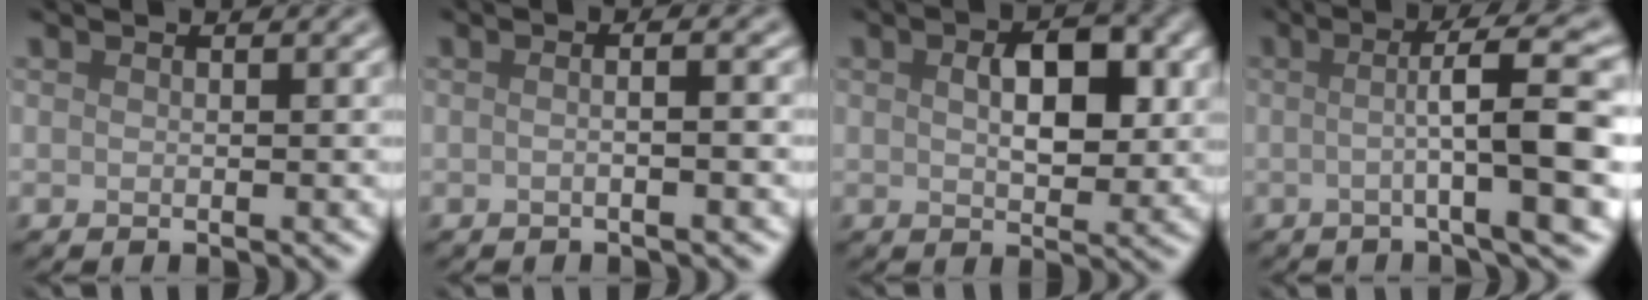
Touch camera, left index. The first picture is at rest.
{"total": 4.0, "force": [0.5, 2.0, 3.5], "torque": [-0.001, 0.013, -0.028]}
{"total": 5.0, "force": [1.0, 2.6, 4.2], "torque": [-0.067, 0.001, 0.016]}
{"total": 8.7, "force": [-0.3, 1.1, 8.6], "torque": [-0.118, 0.009, -0.009]}